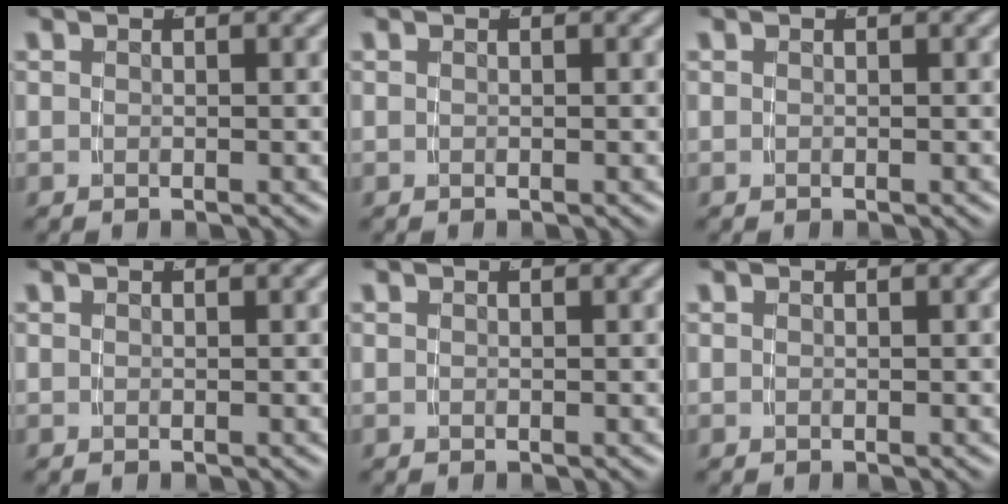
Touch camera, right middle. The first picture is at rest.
{"total": 0.0}
{"total": 0.0}
{"total": 0.0}
{"total": 0.0}
{"total": 0.0}